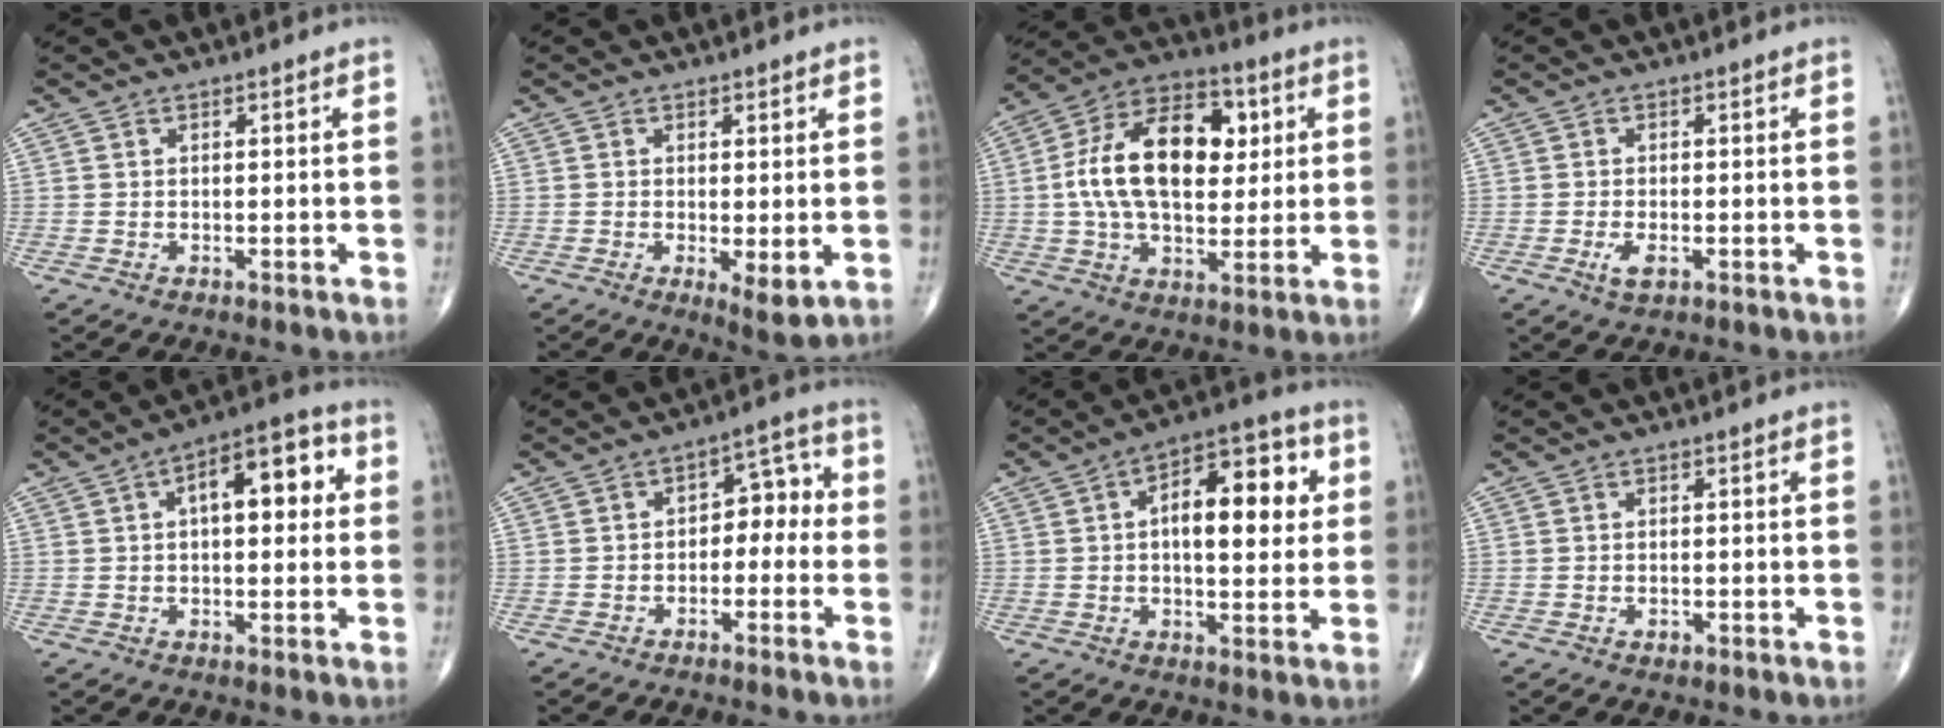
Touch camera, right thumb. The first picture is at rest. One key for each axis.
{"total": 4.2, "fx": -0.6, "fy": 1.3, "fz": 4.0, "tx": -0.066, "ty": -0.017, "tz": -0.009}
{"total": 19.9, "fx": 3.2, "fy": 11.7, "fz": 15.8, "tx": -0.247, "ty": 0.015, "tz": 0.049}
{"total": 2.7, "fx": -1.0, "fy": 1.2, "fz": 2.2, "tx": -0.044, "ty": -0.003, "tz": -0.016}
{"total": 11.7, "fx": 2.4, "fy": 5.5, "fz": 10.0, "tx": -0.118, "ty": 0.026, "tz": 0.027}
{"total": 6.5, "fx": -1.2, "fy": 4.3, "fz": 4.7, "tx": -0.034, "ty": 0.040, "tz": -0.029}
{"total": 13.9, "fx": 2.4, "fy": 6.7, "fz": 12.0, "tx": -0.144, "ty": 0.015, "tz": 0.027}
{"total": 0.8, "fx": -0.4, "fy": 0.5, "fz": 0.5, "tx": -0.008, "ty": -0.001, "tz": -0.004}